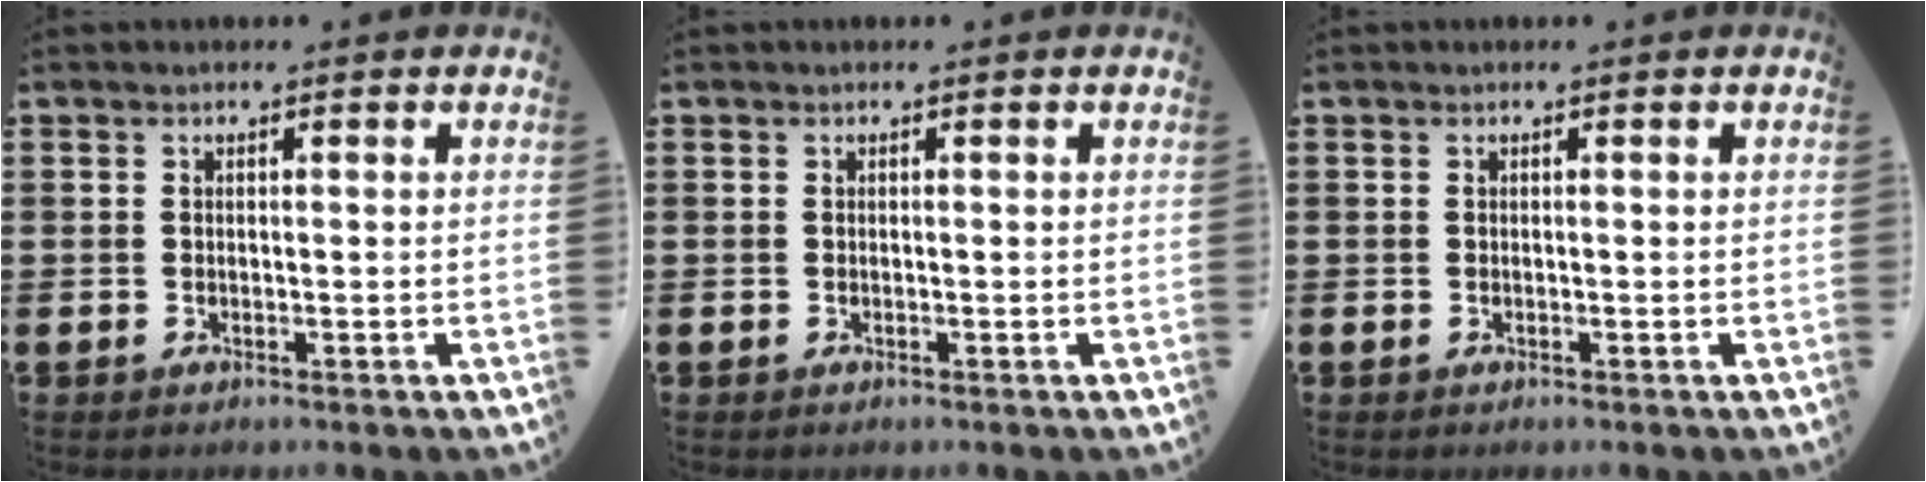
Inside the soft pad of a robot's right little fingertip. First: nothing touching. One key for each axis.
{"total": 0.0}
{"total": 0.0}